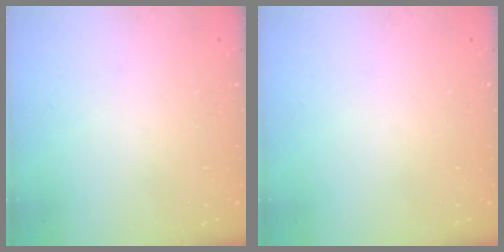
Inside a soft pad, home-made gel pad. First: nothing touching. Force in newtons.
{"total": 0.0}